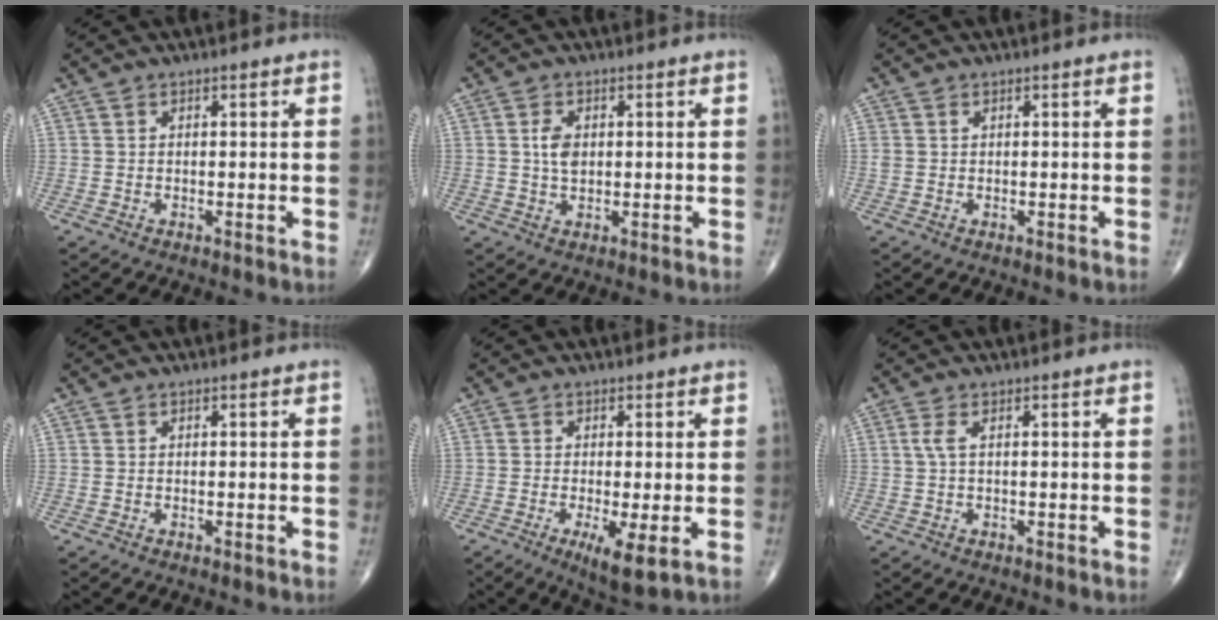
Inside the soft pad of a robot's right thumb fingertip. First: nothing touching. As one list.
[{"total": 2.7, "force": [0.4, 1.7, 2.0], "torque": [-0.032, -0.001, 0.006]}, {"total": 1.0, "force": [0.4, 0.7, 0.5], "torque": [-0.008, 0.004, 0.010]}, {"total": 0.0}, {"total": 6.2, "force": [-1.9, 1.4, 5.8], "torque": [-0.102, -0.019, -0.031]}, {"total": 1.7, "force": [0.2, 0.3, 1.6], "torque": [-0.050, 0.005, 0.007]}]